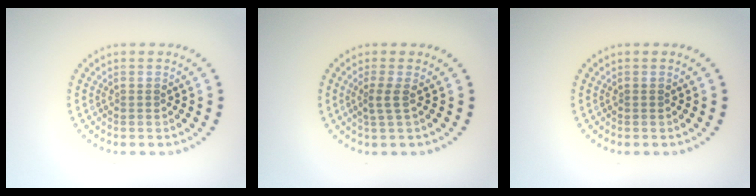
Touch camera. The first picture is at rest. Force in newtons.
{"total": 1.7, "press": 1.2, "slide": 1.2}
{"total": 0.0}